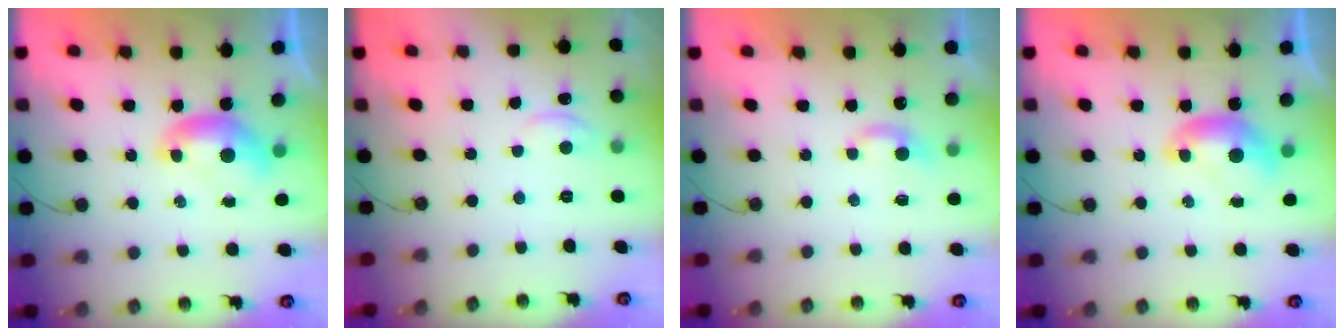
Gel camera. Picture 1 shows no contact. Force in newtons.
{"total": 2.4, "press": 2.4, "slide": 0.3}
{"total": 1.7, "press": 1.7, "slide": 0.4}
{"total": 0.0}